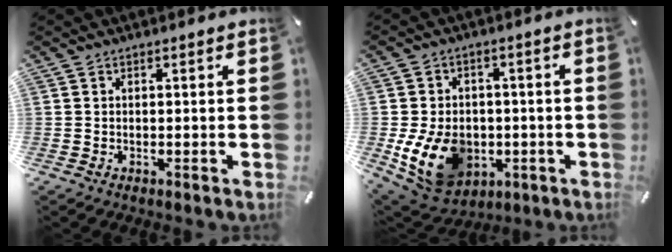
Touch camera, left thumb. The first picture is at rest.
{"total": 14.2, "force": [-3.6, 10.9, 8.3], "torque": [-0.170, 0.016, -0.057]}